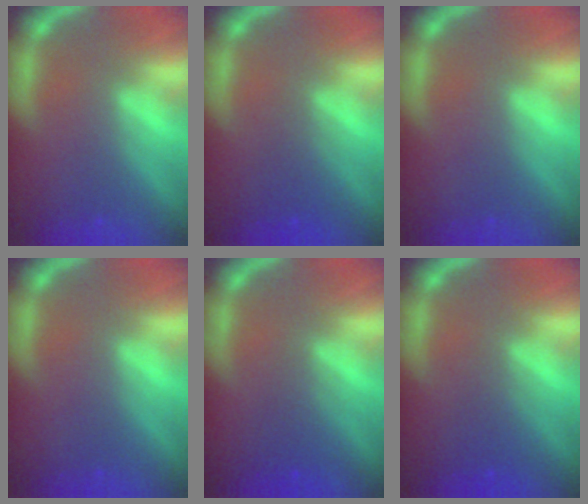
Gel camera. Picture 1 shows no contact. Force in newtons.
{"total": 2.0}
{"total": 0.0}
{"total": 0.0}
{"total": 2.0}
{"total": 2.0}